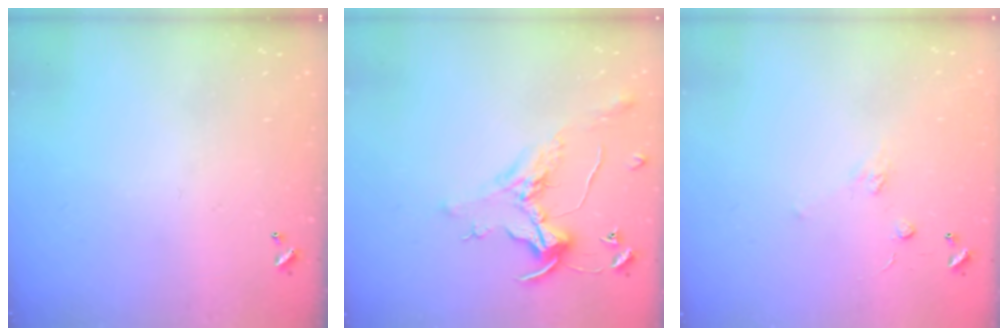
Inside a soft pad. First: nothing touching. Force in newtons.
{"total": 0.8, "press": 0.0, "slide": 0.8}
{"total": 2.5, "press": 2.3, "slide": 1.0}